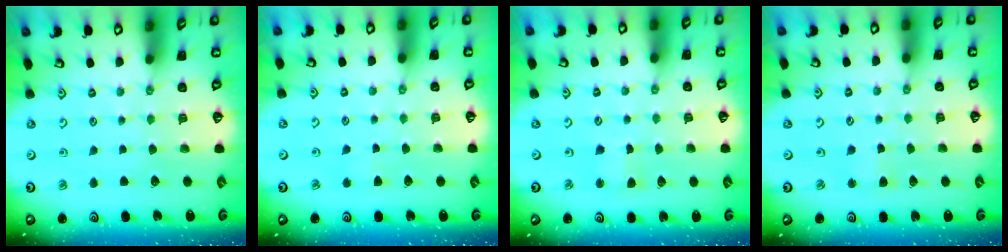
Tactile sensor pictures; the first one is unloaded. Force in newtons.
{"total": 2.4, "press": 2.4, "slide": 0.3}
{"total": 2.5, "press": 2.4, "slide": 0.4}
{"total": 2.5, "press": 2.5, "slide": 0.3}